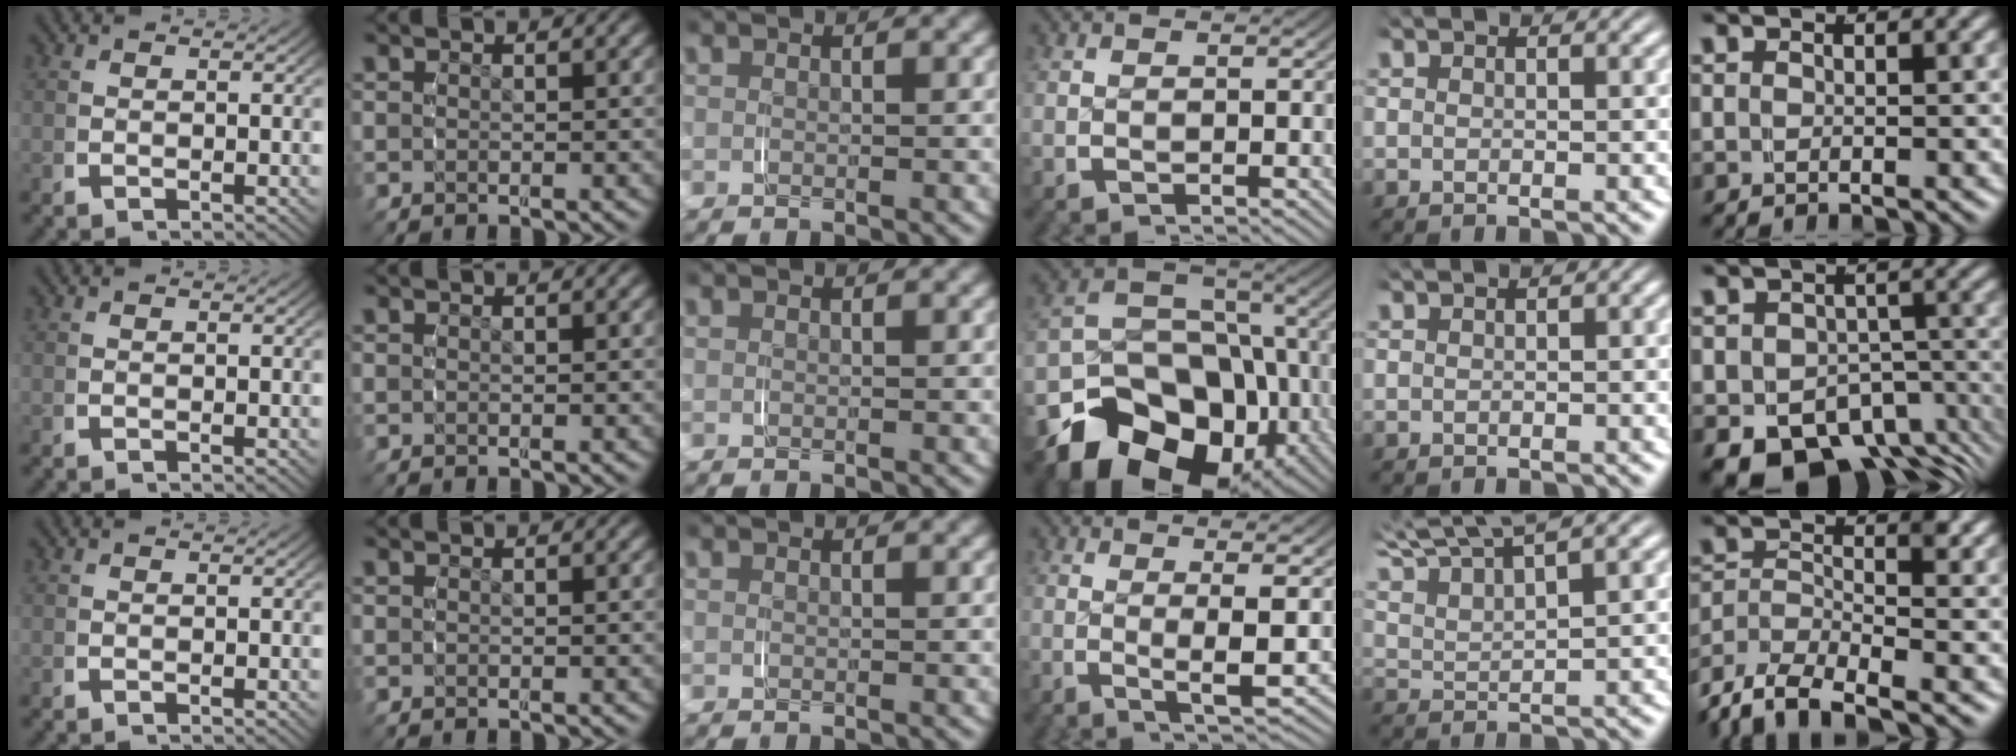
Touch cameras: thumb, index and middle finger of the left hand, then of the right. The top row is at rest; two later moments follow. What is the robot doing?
{"motion": "grasp_and_lifting", "object": "shoes"}